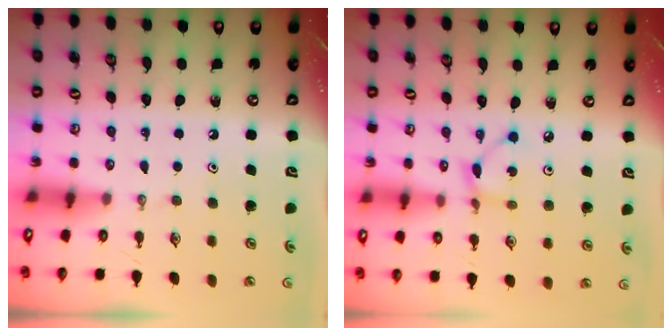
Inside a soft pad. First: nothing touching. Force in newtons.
{"total": 2.9, "press": 2.9, "slide": 0.1}